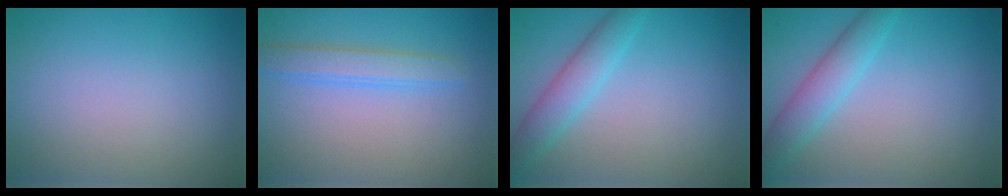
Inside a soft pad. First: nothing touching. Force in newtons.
{"total": 2.5, "press": 2.5, "slide": 0.1}
{"total": 3.0, "press": 3.0, "slide": 0.1}
{"total": 3.0, "press": 3.0, "slide": 0.1}